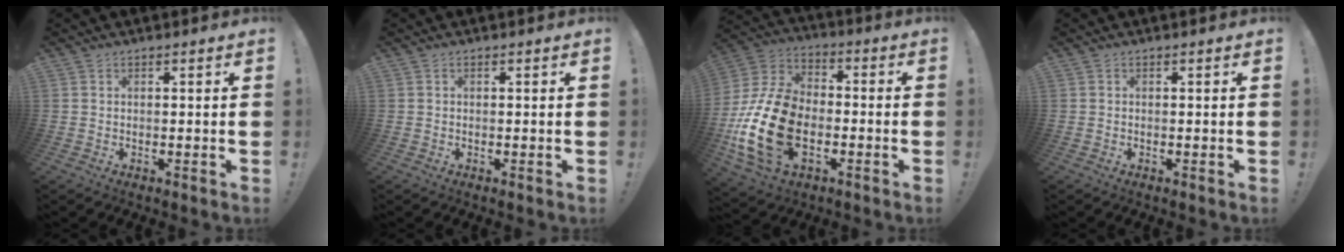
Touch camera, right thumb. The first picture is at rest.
{"total": 0.0}
{"total": 23.4, "force": [-6.3, 14.8, 17.0], "torque": [-0.330, 0.040, -0.094]}
{"total": 0.0}